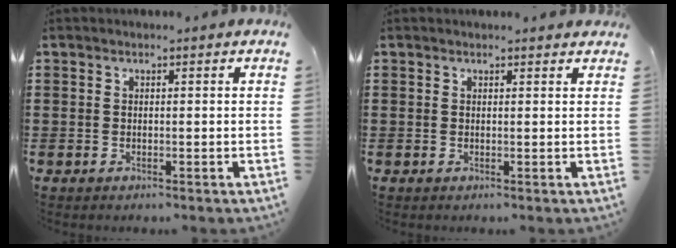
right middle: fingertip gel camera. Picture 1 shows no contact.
{"total": 0.5, "force": [0.5, 0.1, 0.1], "torque": [0.003, -0.004, 0.008]}